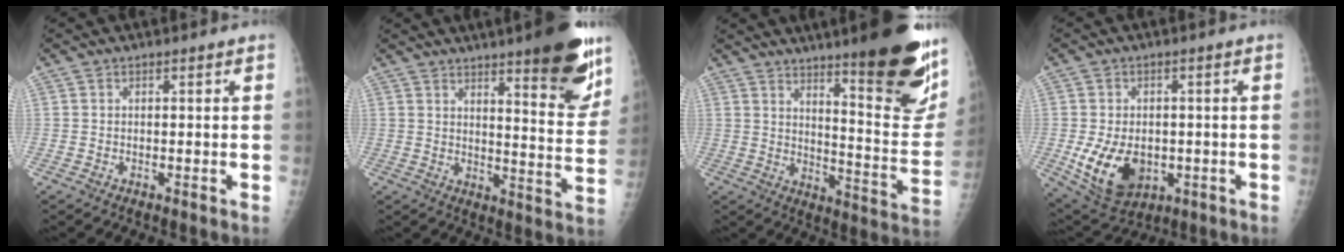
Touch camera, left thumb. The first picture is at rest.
{"total": 16.0, "force": [10.3, 3.1, 11.8], "torque": [-0.123, -0.067, 0.141]}
{"total": 22.4, "force": [14.7, 3.8, 16.6], "torque": [-0.195, -0.098, 0.207]}
{"total": 11.6, "force": [-2.5, 8.0, 8.0], "torque": [-0.123, -0.003, -0.019]}